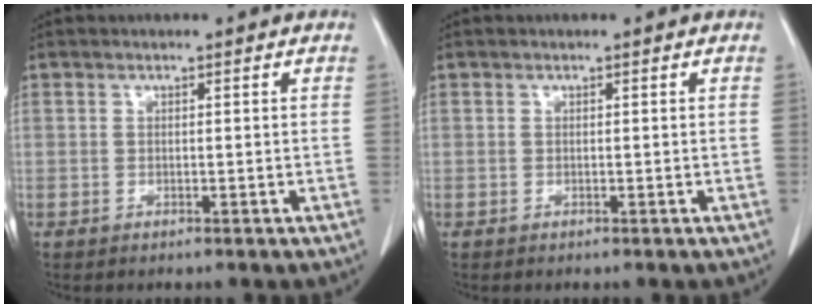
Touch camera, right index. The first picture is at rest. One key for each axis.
{"total": 0.0}